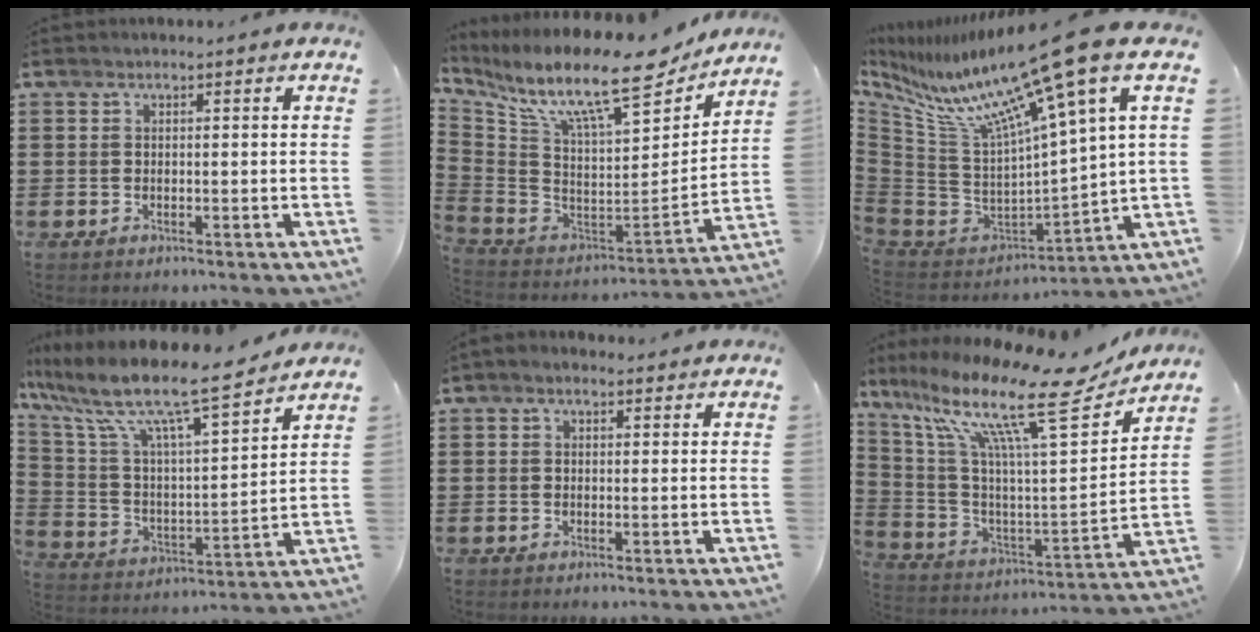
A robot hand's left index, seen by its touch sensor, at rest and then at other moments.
{"total": 14.0, "force": [10.2, 2.8, 9.3], "torque": [-0.193, -0.069, 0.167]}
{"total": 16.2, "force": [10.8, 0.5, 12.1], "torque": [-0.258, -0.079, 0.163]}
{"total": 11.1, "force": [8.9, 1.3, 6.5], "torque": [-0.163, -0.060, 0.143]}
{"total": 1.1, "force": [0.5, 0.8, 0.6], "torque": [-0.013, 0.007, 0.009]}
{"total": 16.3, "force": [10.9, 2.8, 11.8], "torque": [-0.235, -0.057, 0.166]}